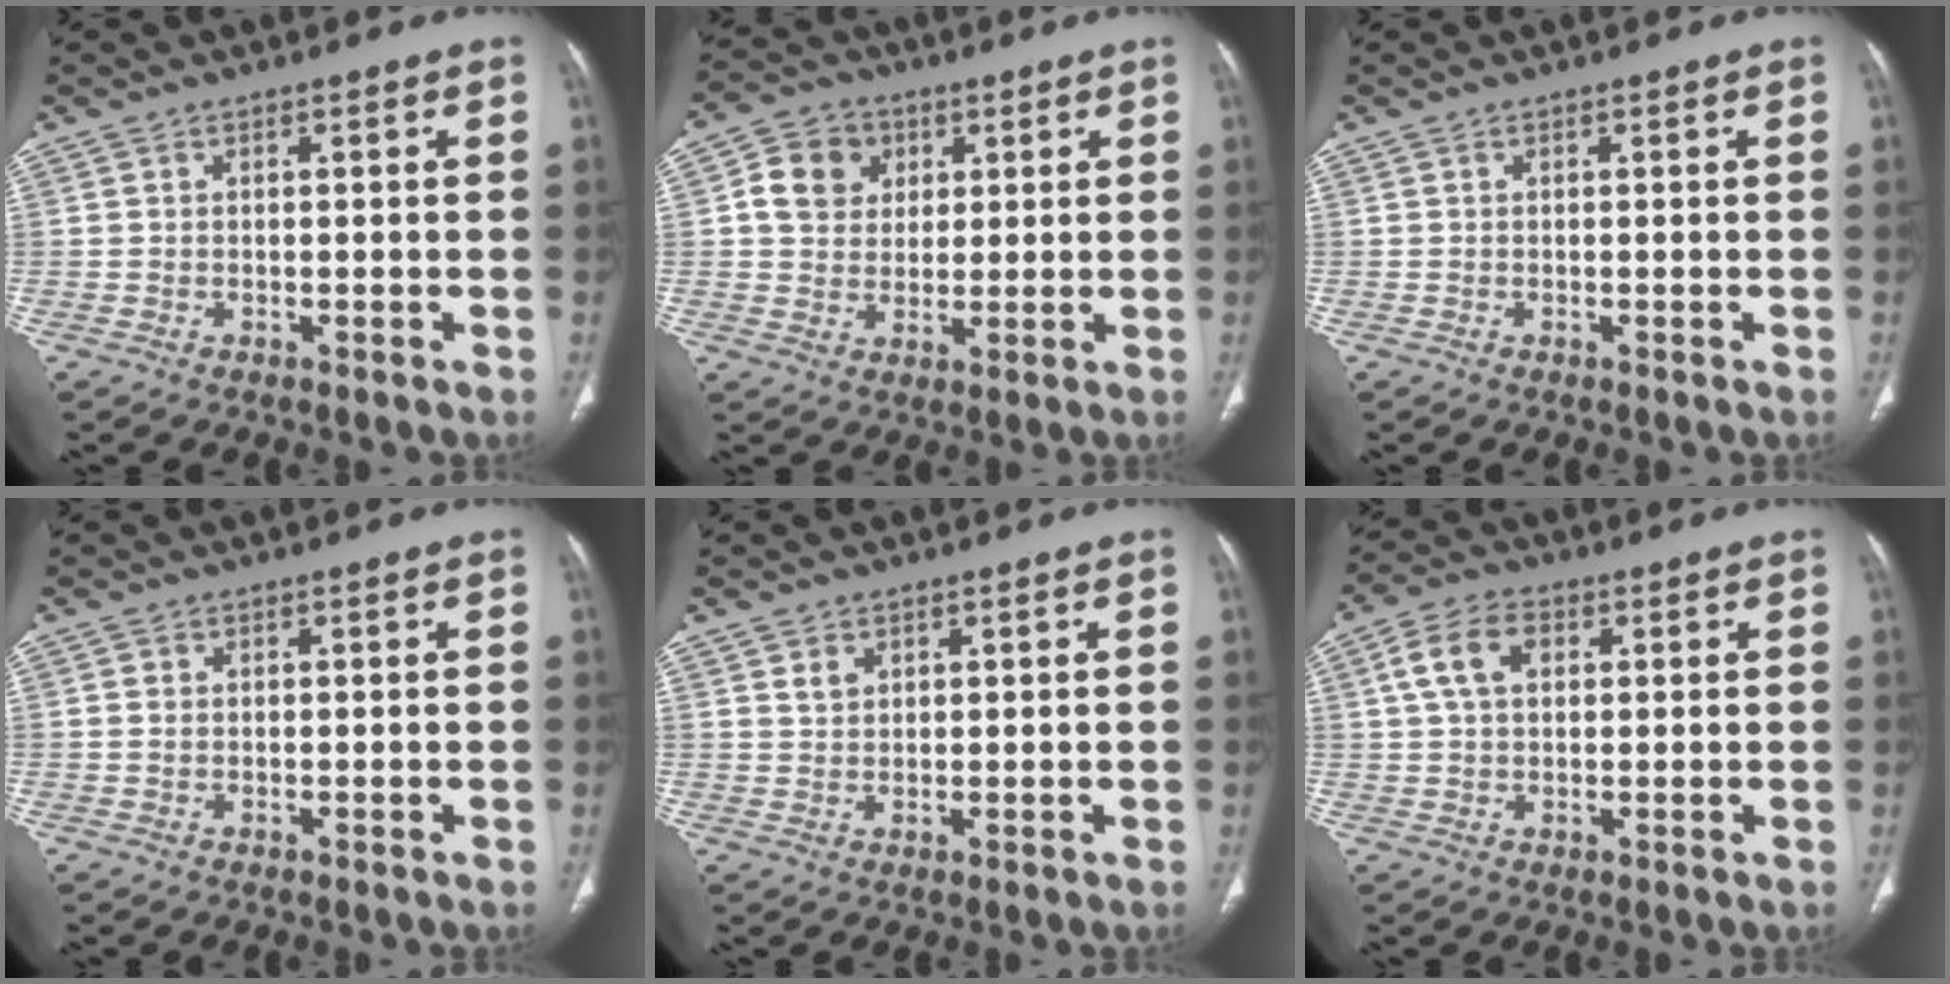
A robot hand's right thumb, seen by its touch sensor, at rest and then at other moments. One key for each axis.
{"total": 8.5, "fx": 2.4, "fy": 7.3, "fz": 3.6, "tx": -0.039, "ty": -0.003, "tz": 0.039}
{"total": 0.0}
{"total": 0.6, "fx": -0.1, "fy": 0.4, "fz": 0.4, "tx": -0.011, "ty": 0.000, "tz": -0.001}
{"total": 2.1, "fx": 1.1, "fy": 1.6, "fz": 0.9, "tx": -0.009, "ty": -0.008, "tz": 0.023}
{"total": 7.0, "fx": 1.9, "fy": 4.6, "fz": 5.0, "tx": -0.094, "ty": 0.015, "tz": 0.033}